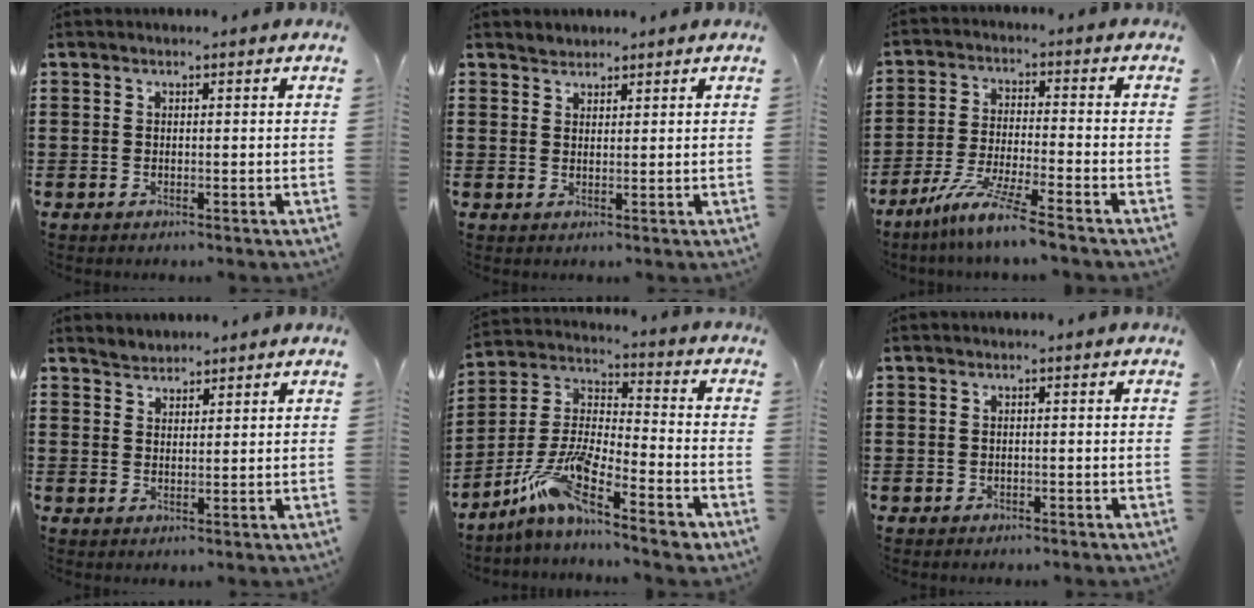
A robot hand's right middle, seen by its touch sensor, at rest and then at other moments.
{"total": 1.5, "force": [1.3, 0.6, -0.2], "torque": [-0.001, 0.003, 0.027]}
{"total": 7.9, "force": [-6.5, -0.6, 4.5], "torque": [-0.097, -0.019, -0.126]}
{"total": 1.8, "force": [1.7, 0.6, -0.3], "torque": [0.000, 0.005, 0.034]}
{"total": 10.5, "force": [-7.2, 2.0, 7.3], "torque": [-0.176, -0.012, -0.153]}
{"total": 0.8, "force": [-0.6, 0.4, 0.0], "torque": [-0.002, 0.000, -0.014]}